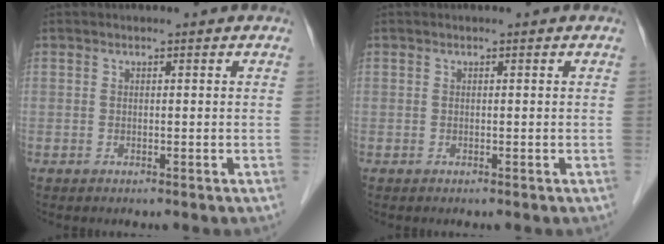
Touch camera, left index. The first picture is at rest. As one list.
[{"total": 0.0}]